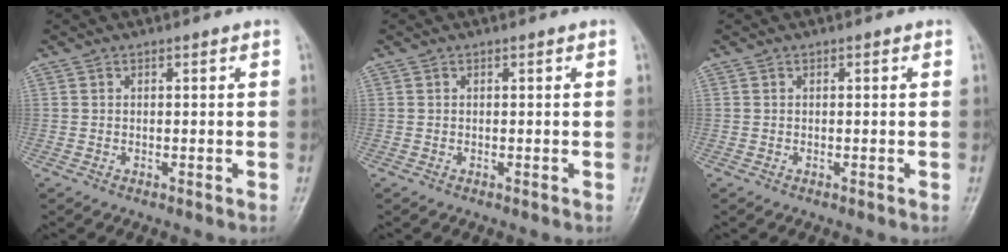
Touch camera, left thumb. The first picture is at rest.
{"total": 0.0}
{"total": 0.0}